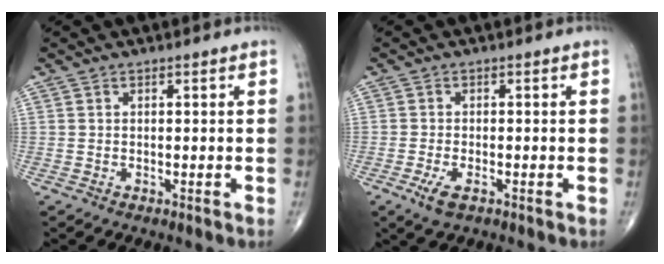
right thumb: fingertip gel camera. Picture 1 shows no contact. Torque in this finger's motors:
{"motor_torque": [0.39, -0.32, 0.13, 0.09, 0.04]}